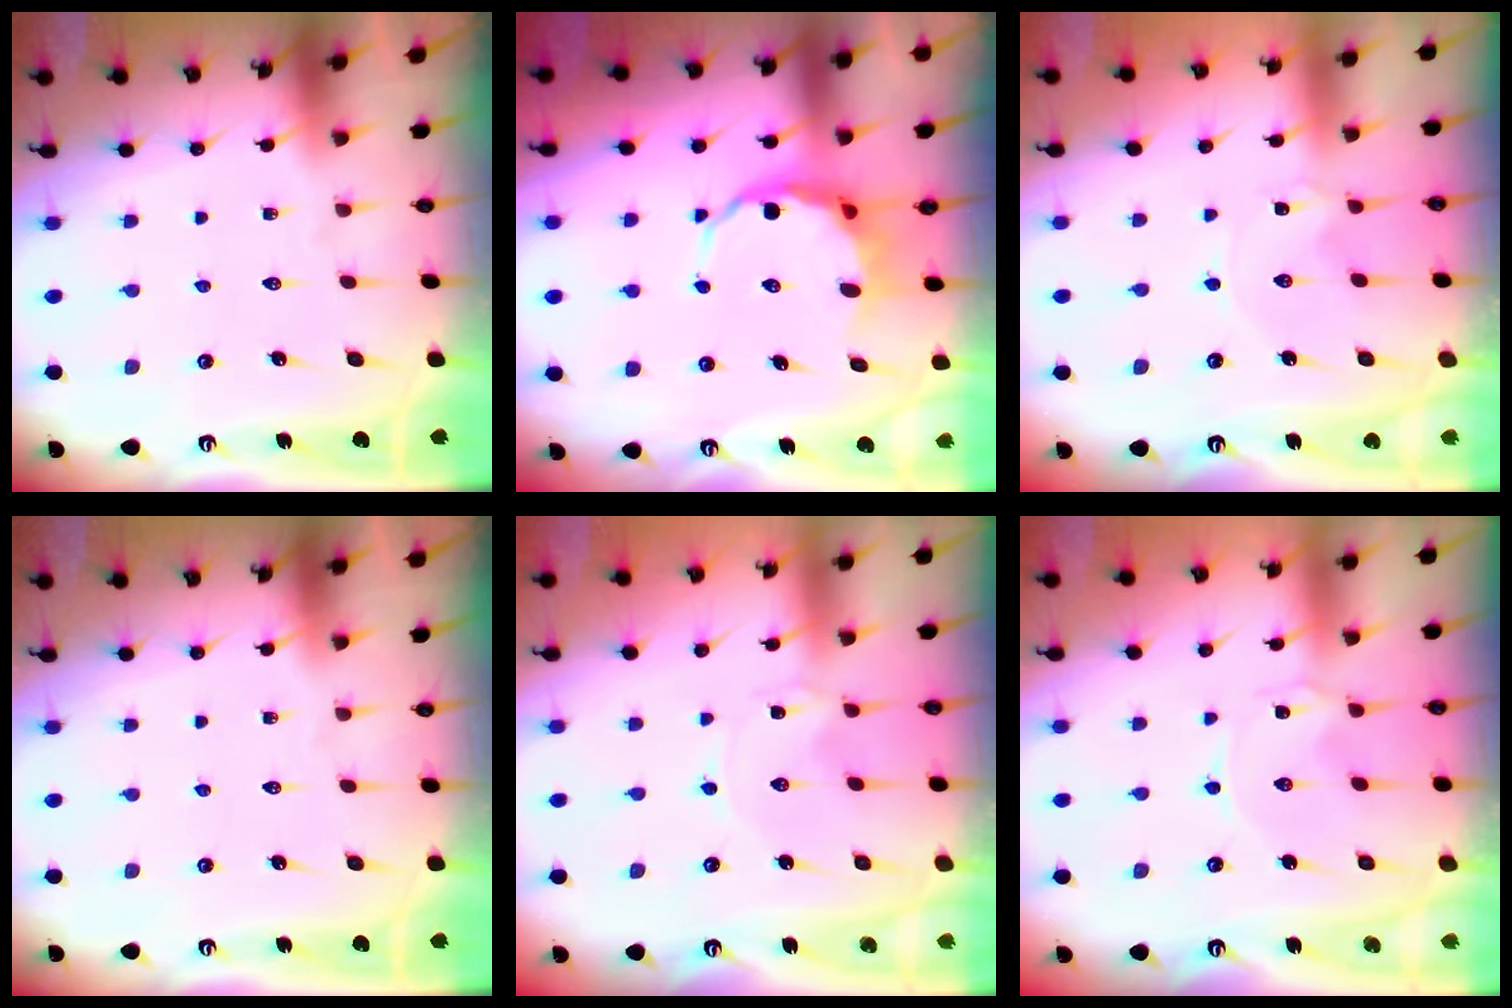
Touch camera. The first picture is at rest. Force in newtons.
{"total": 7.3, "press": 7.1, "slide": 1.7}
{"total": 1.1, "press": 1.0, "slide": 0.2}
{"total": 0.0}
{"total": 0.0}
{"total": 0.0}